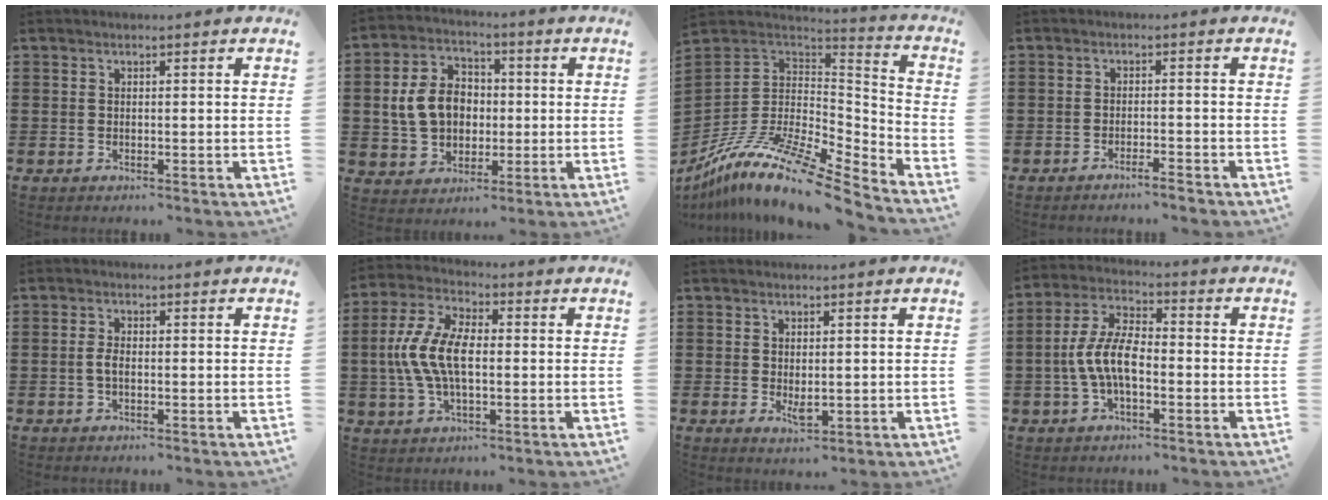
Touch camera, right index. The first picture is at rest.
{"total": 8.9, "force": [0.1, 7.0, 5.4], "torque": [-0.132, 0.015, -0.002]}
{"total": 14.1, "force": [-9.9, 3.6, 9.5], "torque": [-0.193, 0.015, -0.183]}
{"total": 2.1, "force": [-1.9, -0.1, 0.8], "torque": [-0.015, 0.000, -0.038]}
{"total": 2.0, "force": [-0.4, 0.8, 1.8], "torque": [-0.048, -0.005, -0.012]}
{"total": 9.5, "force": [-0.8, 4.8, 8.2], "torque": [-0.195, -0.002, -0.023]}
{"total": 1.9, "force": [0.1, 0.9, 1.6], "torque": [-0.030, -0.001, 0.004]}
{"total": 8.0, "force": [-1.9, 3.5, 7.0], "torque": [-0.160, -0.004, -0.041]}